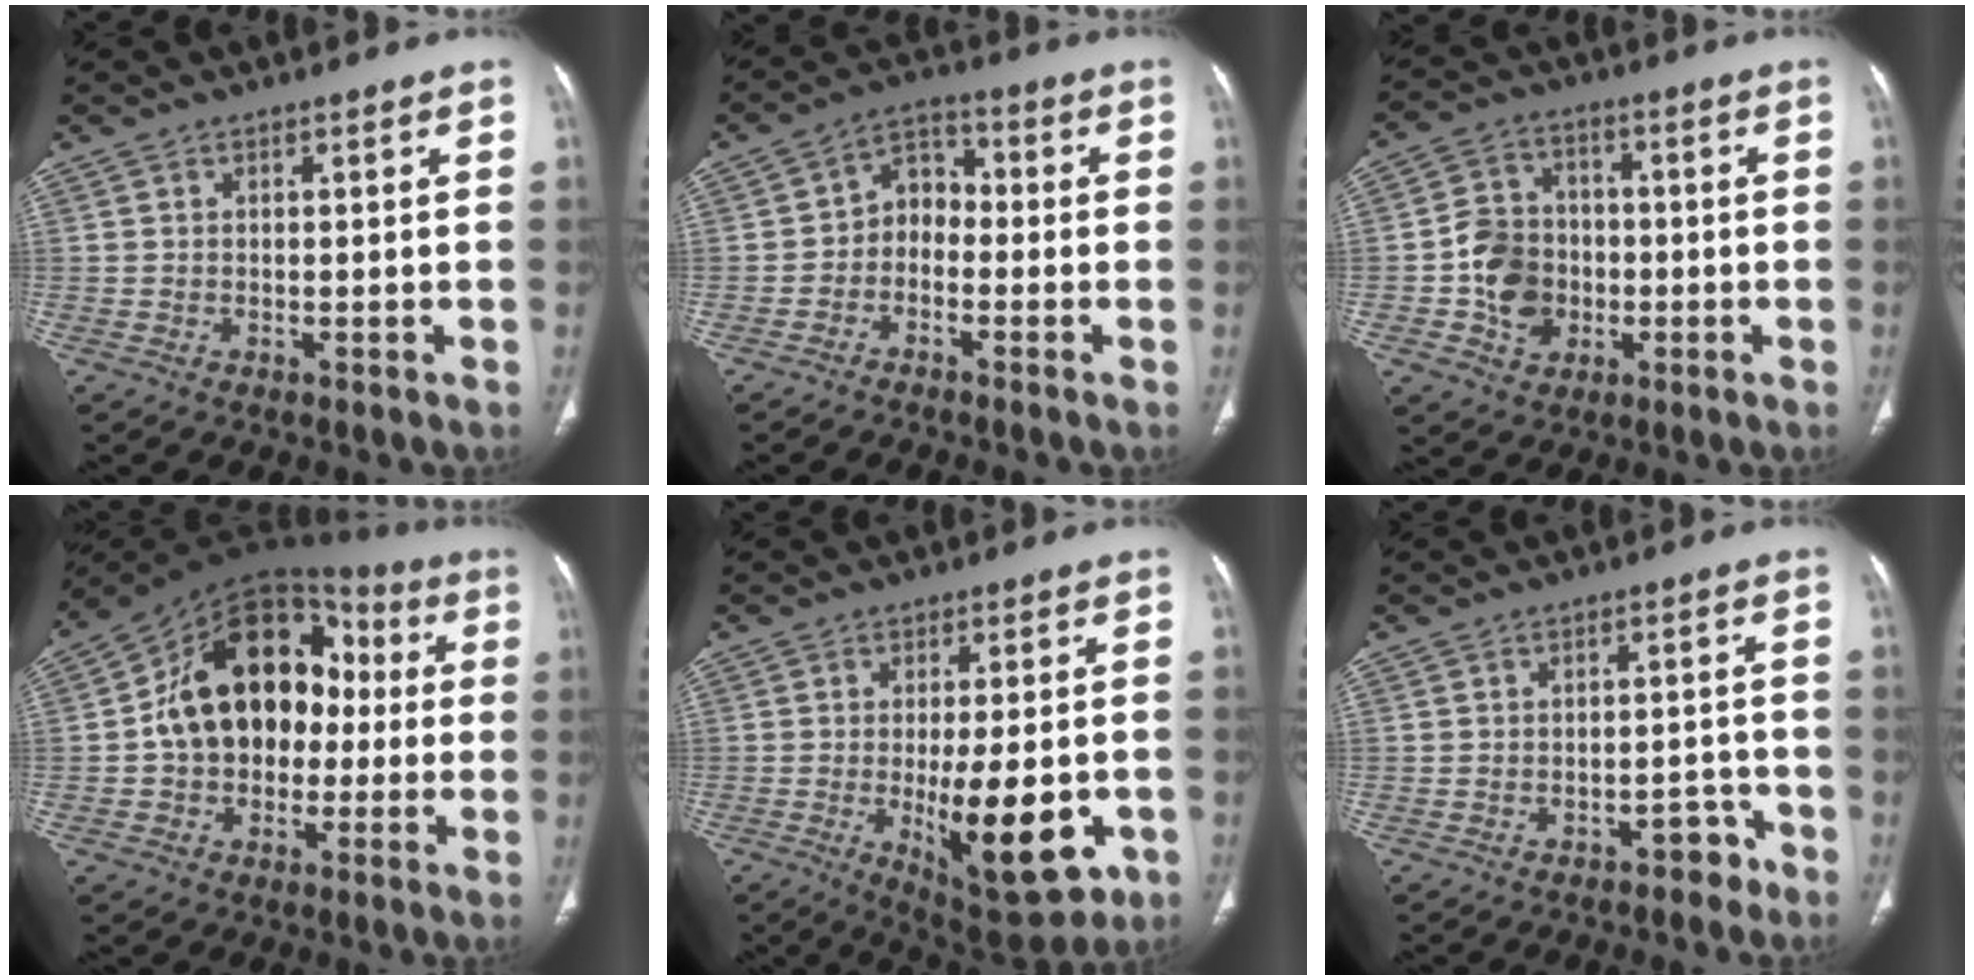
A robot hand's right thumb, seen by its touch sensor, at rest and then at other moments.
{"total": 5.9, "force": [-1.7, 4.6, 3.3], "torque": [-0.030, 0.033, -0.047]}
{"total": 10.6, "force": [-2.0, 8.9, 5.3], "torque": [-0.065, 0.020, -0.037]}
{"total": 19.7, "force": [-0.1, 14.4, 13.4], "torque": [-0.177, 0.049, -0.008]}
{"total": 15.8, "force": [-4.0, 5.9, 14.1], "torque": [-0.189, -0.012, -0.042]}
{"total": 3.7, "force": [-2.7, 2.1, 1.2], "torque": [-0.004, 0.037, -0.031]}